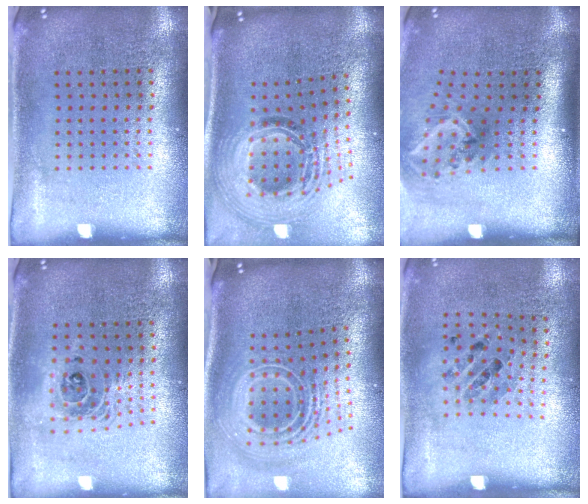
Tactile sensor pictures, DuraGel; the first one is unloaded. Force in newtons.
{"total": 2.1, "press": 1.6, "slide": 1.4}
{"total": 2.1, "press": 1.4, "slide": 1.5}
{"total": 1.6, "press": 1.3, "slide": 0.8}
{"total": 2.8, "press": 1.9, "slide": 2.1}
{"total": 0.8, "press": 0.7, "slide": 0.4}